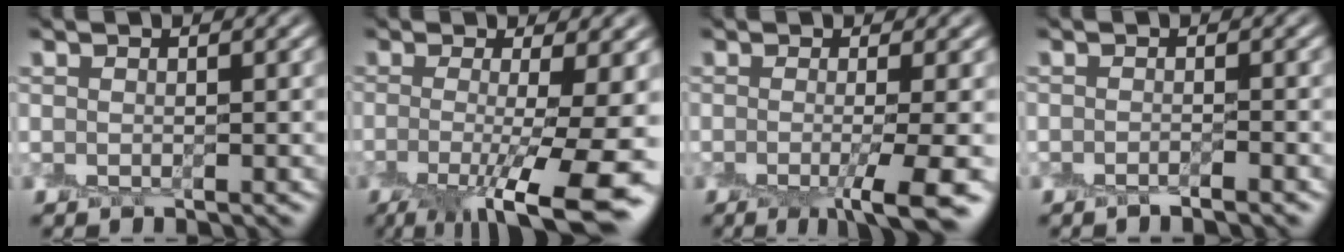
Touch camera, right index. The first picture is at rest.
{"total": 10.8, "force": [-2.5, 2.9, 10.2], "torque": [-0.155, -0.009, -0.030]}
{"total": 5.9, "force": [-1.8, 1.2, 5.5], "torque": [-0.065, -0.010, -0.031]}
{"total": 1.1, "force": [-1.0, -0.2, 0.4], "torque": [-0.004, -0.002, -0.023]}